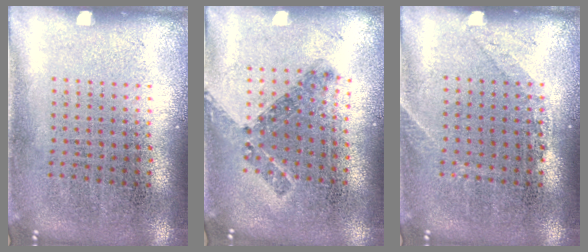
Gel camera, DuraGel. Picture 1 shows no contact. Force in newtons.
{"total": 0.9, "press": 0.8, "slide": 0.4}
{"total": 1.1, "press": 1.1, "slide": 0.2}